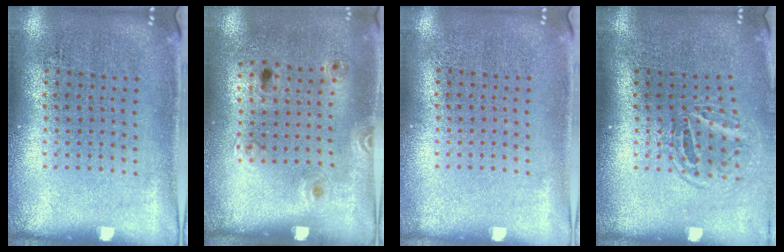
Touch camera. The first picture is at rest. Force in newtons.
{"total": 1.4, "press": 0.8, "slide": 1.1}
{"total": 0.0}
{"total": 1.6, "press": 1.0, "slide": 1.3}